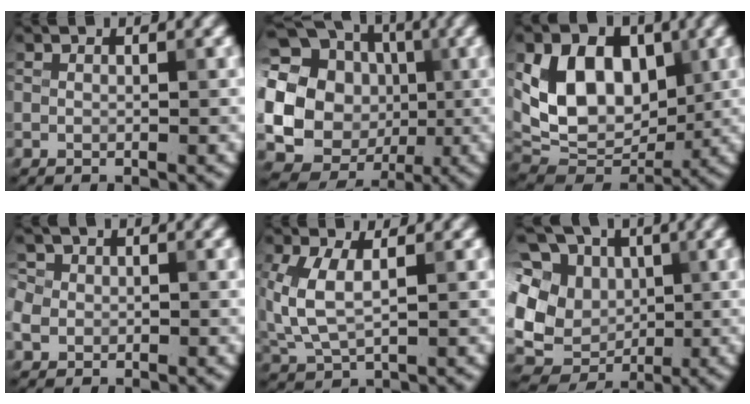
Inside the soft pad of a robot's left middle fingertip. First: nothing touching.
{"total": 22.2, "force": [1.2, 20.8, 7.6], "torque": [-0.164, -0.005, -0.026]}
{"total": 10.0, "force": [2.1, 7.2, 6.7], "torque": [-0.121, -0.009, 0.034]}
{"total": 3.6, "force": [-0.9, 3.2, 1.4], "torque": [-0.028, 0.011, -0.028]}
{"total": 4.6, "force": [0.6, 2.3, 3.9], "torque": [-0.103, 0.002, 0.014]}
{"total": 10.8, "force": [2.0, 8.8, 5.9], "torque": [-0.108, 0.015, 0.023]}